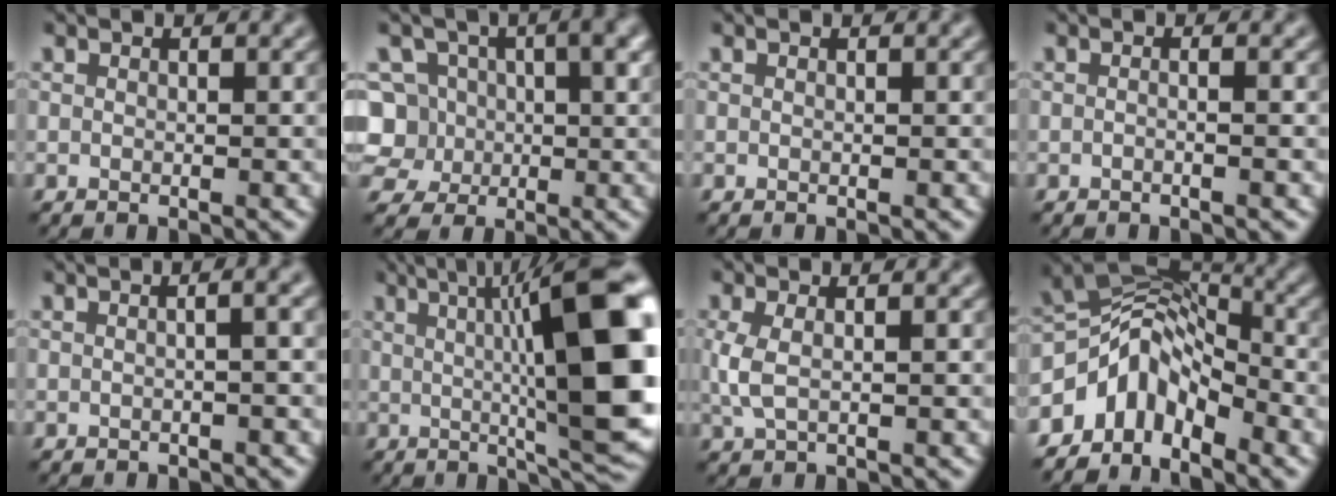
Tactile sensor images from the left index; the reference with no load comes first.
{"total": 7.0, "force": [0.8, 5.7, 4.0], "torque": [-0.069, 0.021, -0.001]}
{"total": 0.0}
{"total": 1.1, "force": [-0.3, 0.3, 1.0], "torque": [-0.012, -0.009, -0.010]}
{"total": 3.9, "force": [0.5, 1.9, 3.4], "torque": [-0.009, 0.023, -0.018]}
{"total": 14.8, "force": [1.7, 3.4, 14.3], "torque": [-0.164, 0.006, 0.031]}
{"total": 2.2, "force": [0.2, 0.9, 2.0], "torque": [-0.055, 0.002, 0.005]}
{"total": 6.0, "force": [-3.8, 3.2, 3.3], "torque": [-0.036, 0.011, -0.079]}